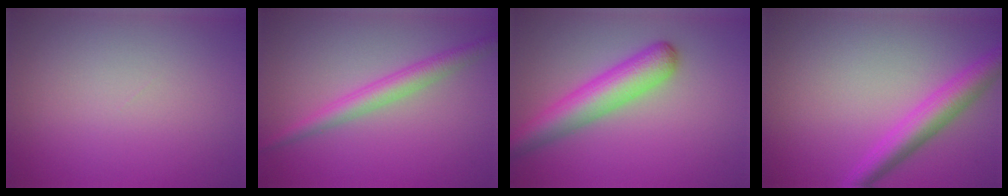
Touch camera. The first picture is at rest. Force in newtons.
{"total": 3.0, "press": 3.0, "slide": 0.0}
{"total": 5.4, "press": 5.4, "slide": 0.2}
{"total": 4.2, "press": 4.2, "slide": 0.1}